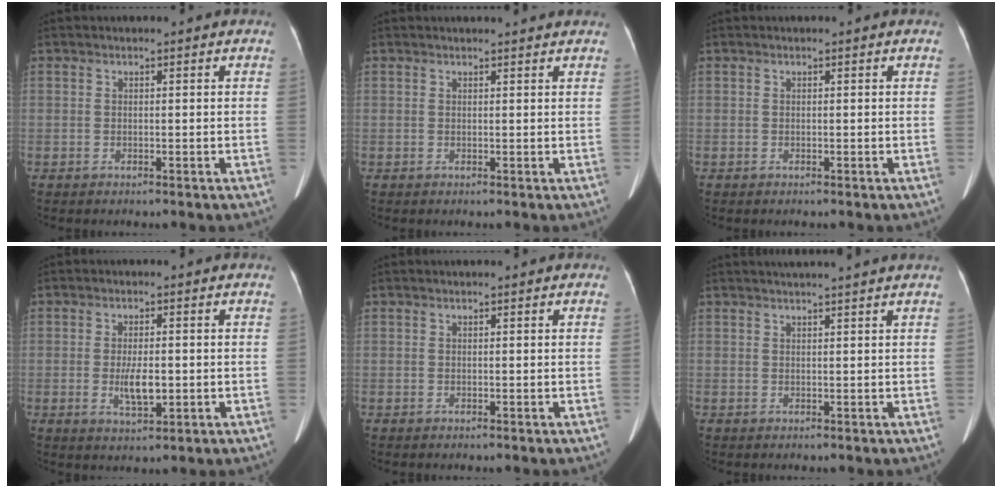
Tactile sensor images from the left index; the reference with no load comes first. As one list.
[{"total": 3.5, "force": [3.3, 0.2, 0.8], "torque": [-0.014, 0.015, 0.035]}, {"total": 0.0}, {"total": 4.4, "force": [-0.8, 1.5, 4.1], "torque": [-0.080, -0.008, -0.011]}, {"total": 0.0}, {"total": 6.3, "force": [5.7, -0.6, 2.6], "torque": [-0.032, 0.025, 0.065]}]